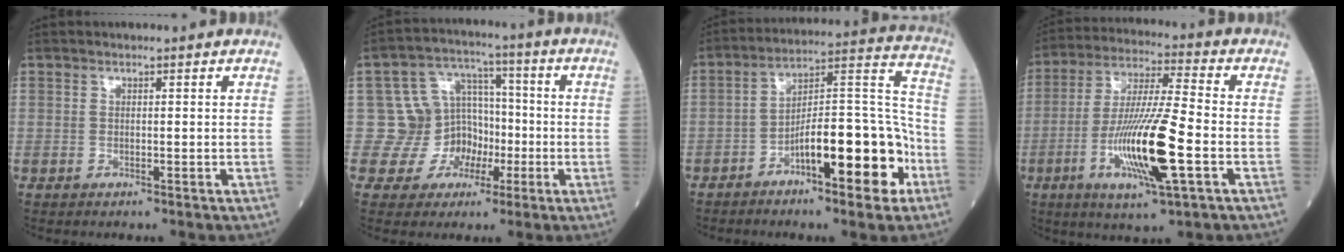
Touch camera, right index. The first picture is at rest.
{"total": 8.6, "force": [-2.0, 8.2, 1.4], "torque": [-0.007, 0.034, -0.026]}
{"total": 15.5, "force": [-7.0, 3.6, 13.3], "torque": [-0.205, 0.031, -0.104]}
{"total": 15.2, "force": [-4.5, 1.0, 14.5], "torque": [-0.283, -0.013, -0.081]}